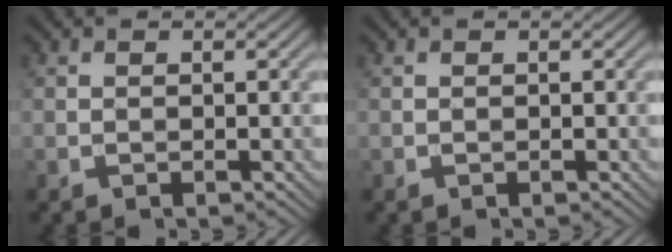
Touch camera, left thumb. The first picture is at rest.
{"total": 0.0}